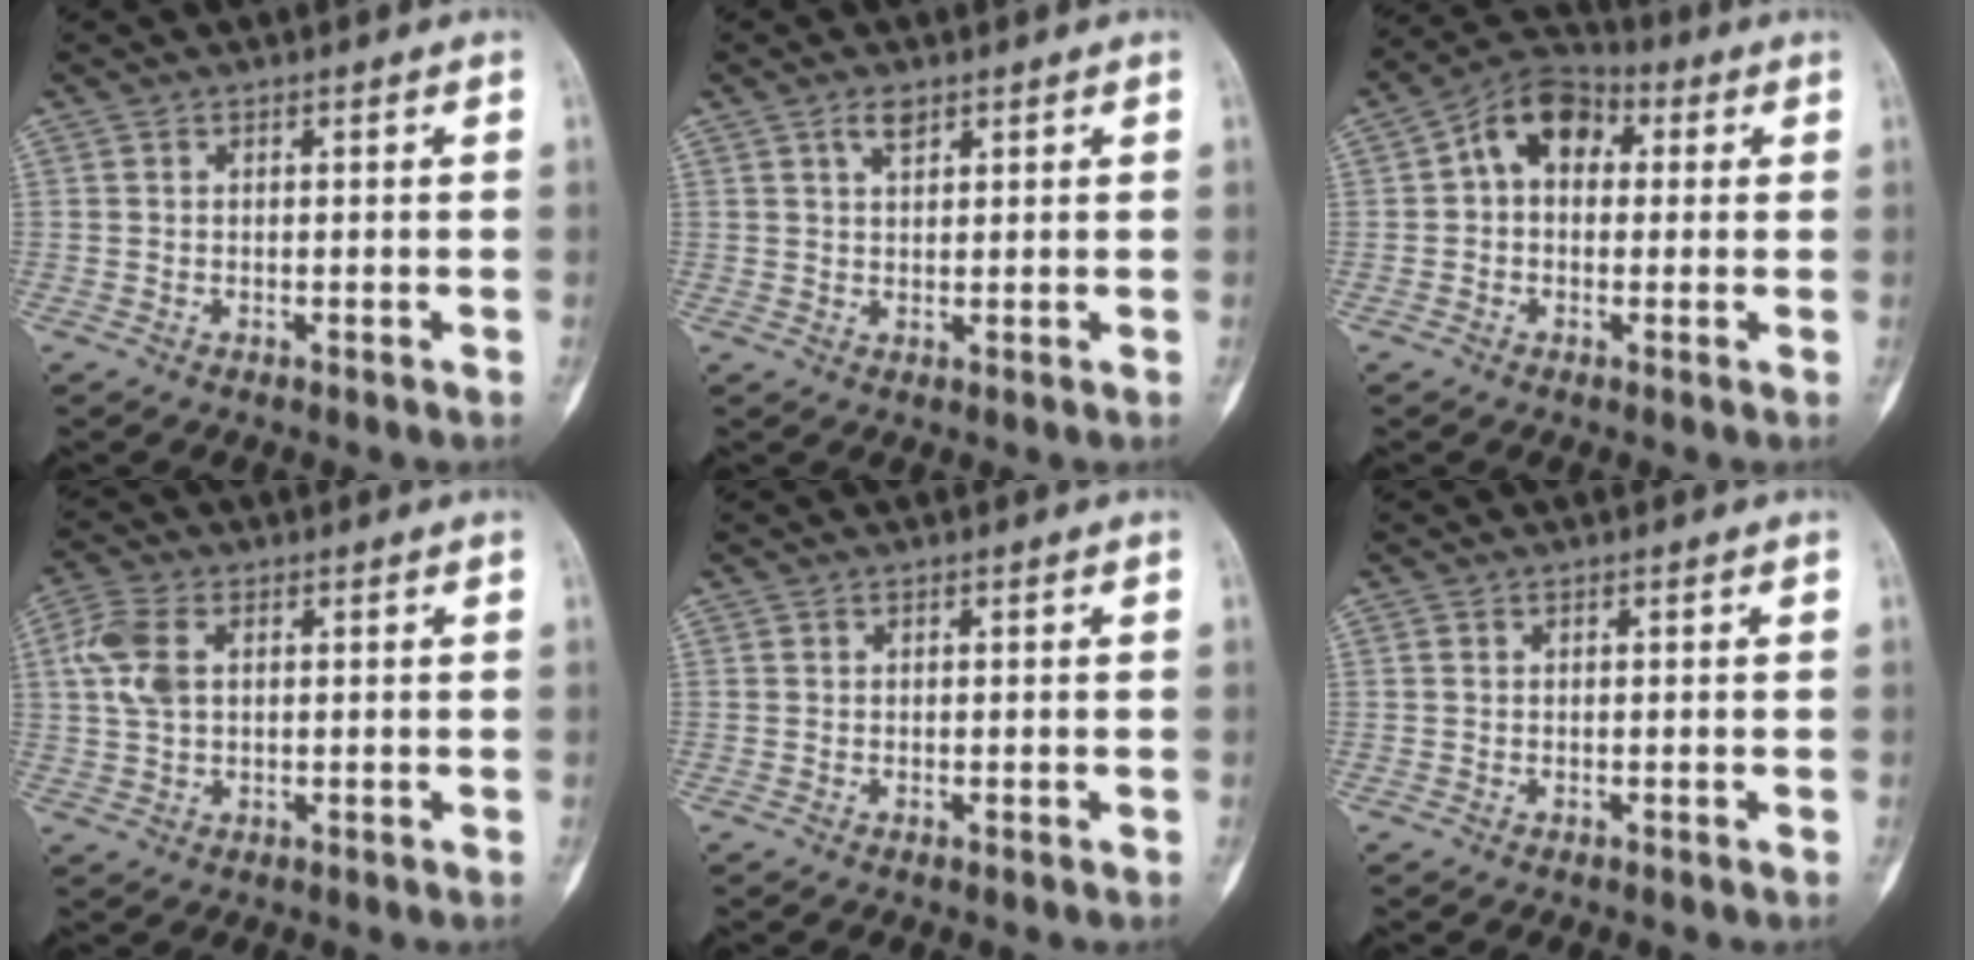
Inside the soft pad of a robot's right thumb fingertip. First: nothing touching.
{"total": 2.7, "force": [1.7, 1.3, 1.7], "torque": [-0.027, -0.007, 0.032]}
{"total": 10.2, "force": [1.9, 7.2, 7.0], "torque": [-0.090, 0.031, 0.016]}
{"total": 6.5, "force": [1.2, 4.0, 5.0], "torque": [-0.122, 0.011, 0.021]}
{"total": 0.0}
{"total": 0.0}